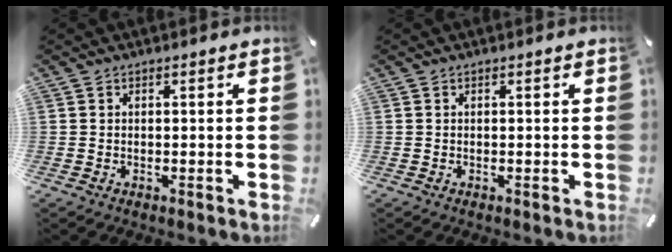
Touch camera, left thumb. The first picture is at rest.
{"total": 0.0}